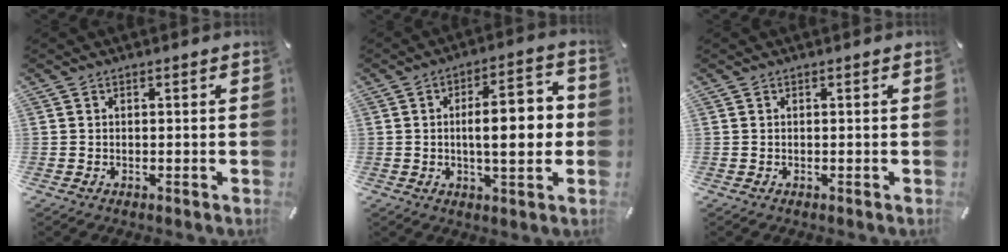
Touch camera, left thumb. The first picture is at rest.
{"total": 12.5, "force": [-0.4, 4.5, 11.6], "torque": [-0.159, 0.000, -0.014]}
{"total": 0.0}